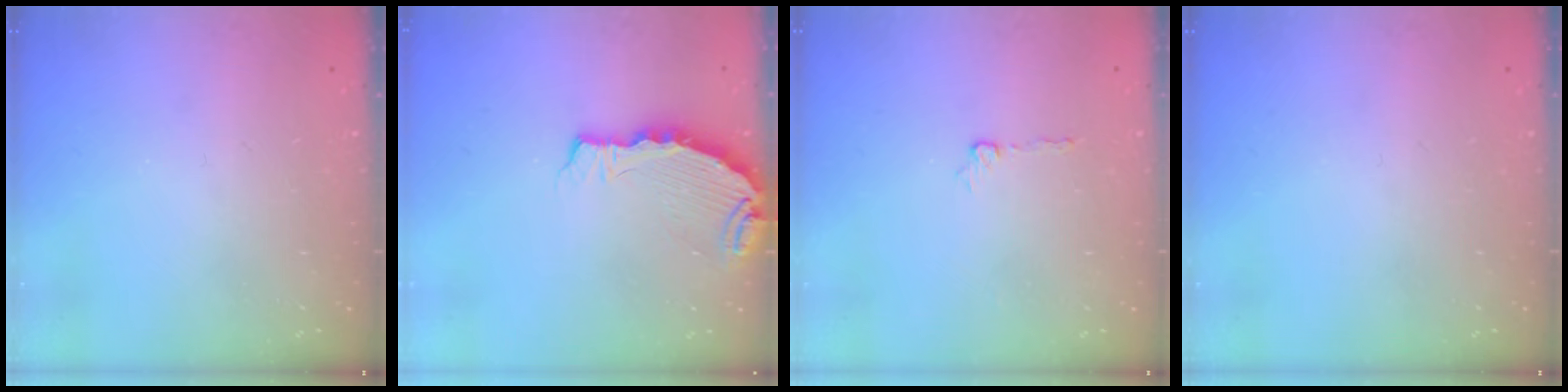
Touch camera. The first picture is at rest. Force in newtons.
{"total": 5.3, "press": 5.3, "slide": 0.1}
{"total": 4.2, "press": 4.1, "slide": 0.4}
{"total": 0.0}